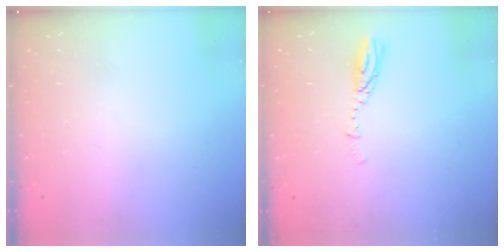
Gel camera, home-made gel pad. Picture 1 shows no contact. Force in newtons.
{"total": 3.6, "press": 3.5, "slide": 0.4}